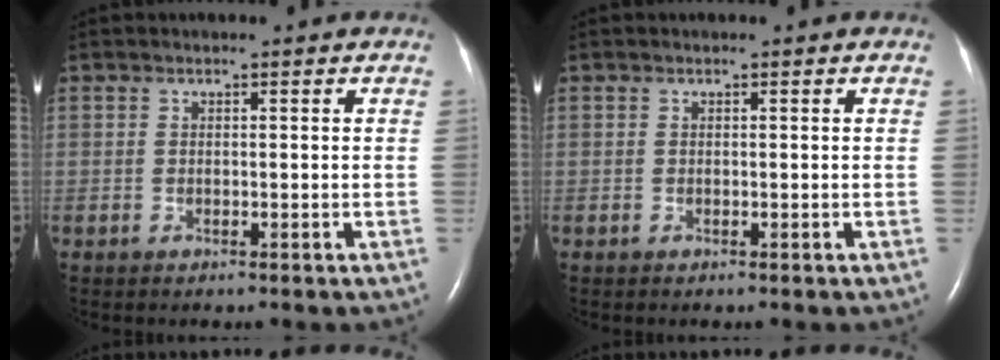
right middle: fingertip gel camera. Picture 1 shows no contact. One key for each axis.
{"total": 0.0}